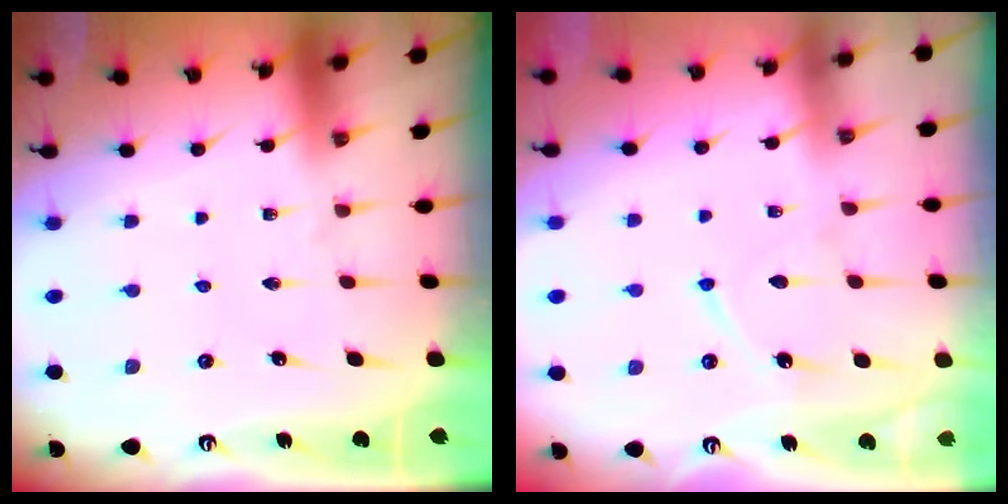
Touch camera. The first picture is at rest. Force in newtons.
{"total": 7.1, "press": 7.1, "slide": 0.7}